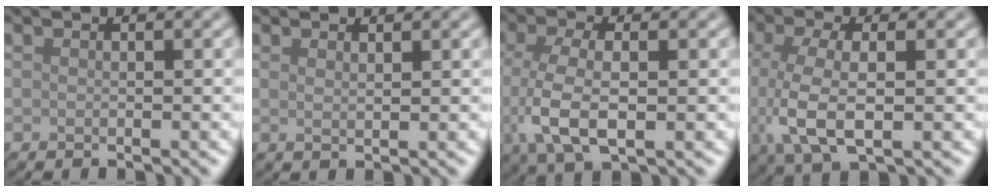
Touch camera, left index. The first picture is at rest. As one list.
[{"total": 1.1, "force": [0.9, 0.3, 0.5], "torque": [-0.005, 0.000, 0.013]}, {"total": 5.6, "force": [-0.5, 2.5, 5.0], "torque": [-0.113, -0.008, -0.008]}, {"total": 5.6, "force": [-0.4, 2.2, 5.1], "torque": [-0.114, -0.008, -0.006]}]